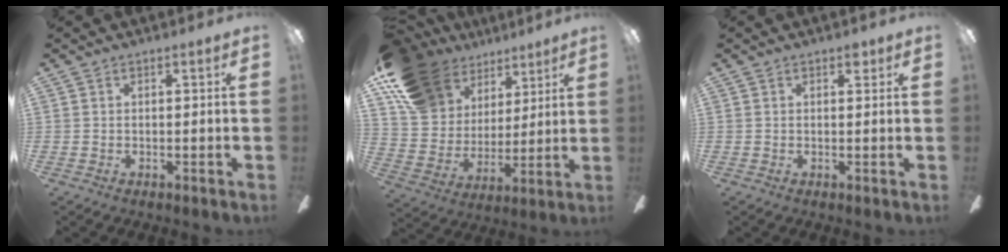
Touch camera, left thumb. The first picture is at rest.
{"total": 17.9, "force": [11.6, 11.6, 7.0], "torque": [-0.155, -0.053, 0.225]}
{"total": 1.6, "force": [1.0, 0.9, 0.8], "torque": [0.000, -0.003, 0.013]}